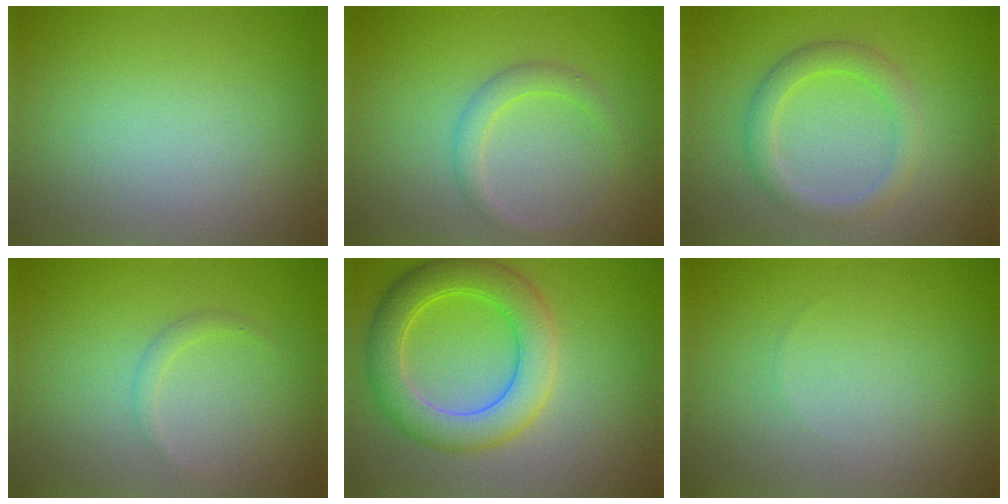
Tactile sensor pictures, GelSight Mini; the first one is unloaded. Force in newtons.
{"total": 2.0, "press": 2.0, "slide": 0.2}
{"total": 2.9, "press": 2.8, "slide": 0.1}
{"total": 0.9, "press": 0.9, "slide": 0.1}
{"total": 6.3, "press": 6.3, "slide": 0.4}
{"total": 0.0}